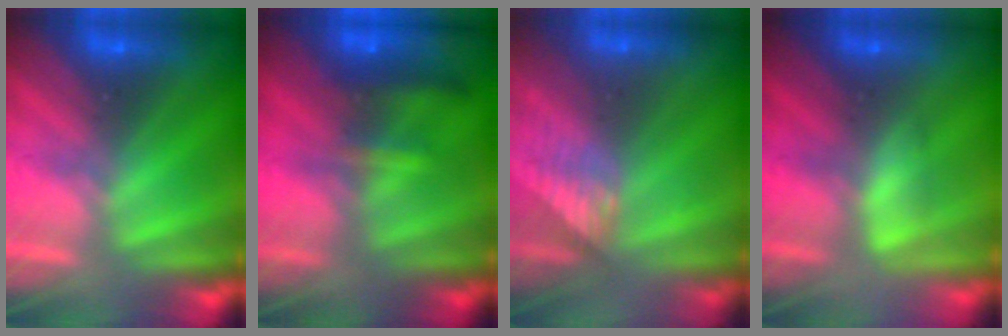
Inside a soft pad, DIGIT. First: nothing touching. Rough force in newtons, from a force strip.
{"total": 10.5}
{"total": 2.9}
{"total": 2.5}